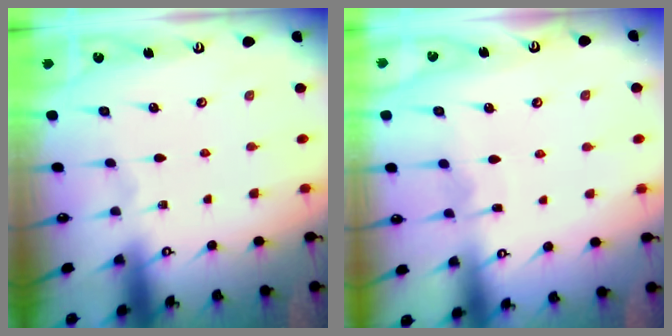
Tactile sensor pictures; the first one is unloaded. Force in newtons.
{"total": 5.3, "press": 5.2, "slide": 0.5}